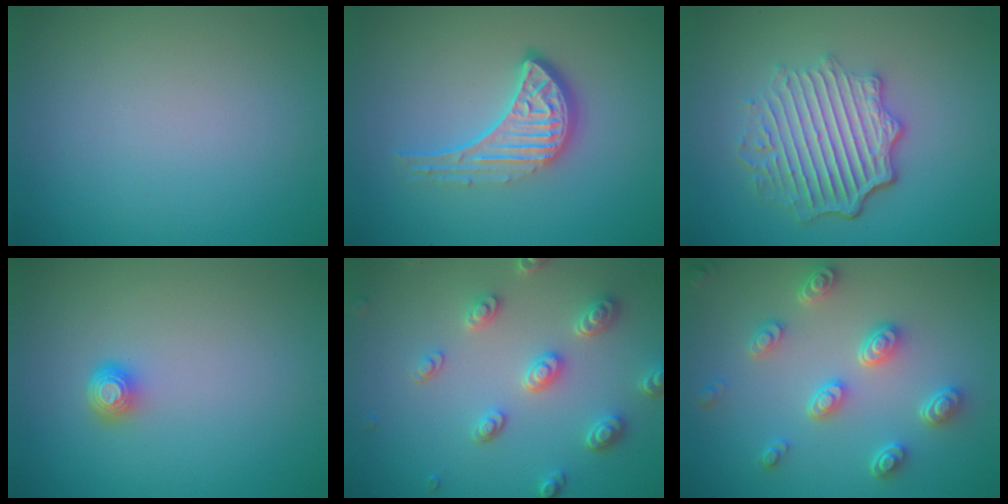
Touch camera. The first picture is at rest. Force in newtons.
{"total": 4.3, "press": 3.2, "slide": 2.8}
{"total": 6.1, "press": 4.5, "slide": 4.1}
{"total": 1.5, "press": 1.1, "slide": 1.1}
{"total": 4.4, "press": 3.6, "slide": 2.5}
{"total": 4.4, "press": 3.6, "slide": 2.6}